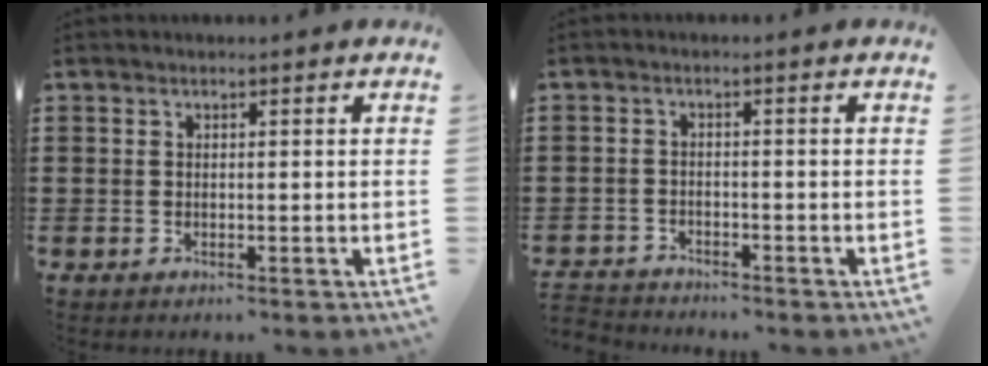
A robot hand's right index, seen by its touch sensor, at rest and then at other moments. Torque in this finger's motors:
{"motor_torque": [-2.14, 0.00, -1.05, -0.21]}